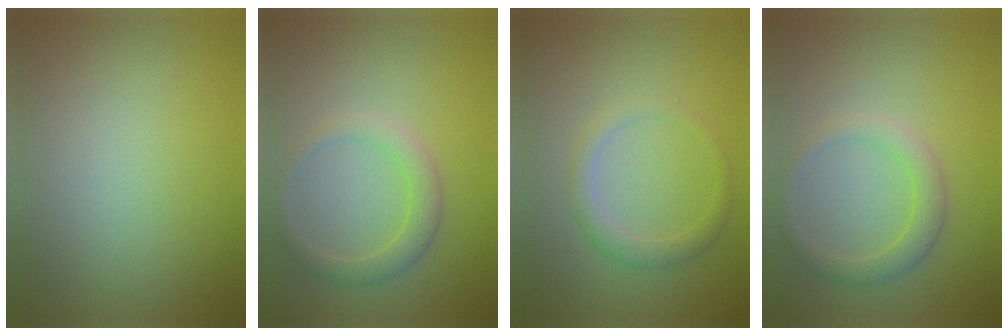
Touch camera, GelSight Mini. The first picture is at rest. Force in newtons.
{"total": 2.3, "press": 2.3, "slide": 0.2}
{"total": 1.9, "press": 1.9, "slide": 0.2}
{"total": 2.3, "press": 2.3, "slide": 0.2}